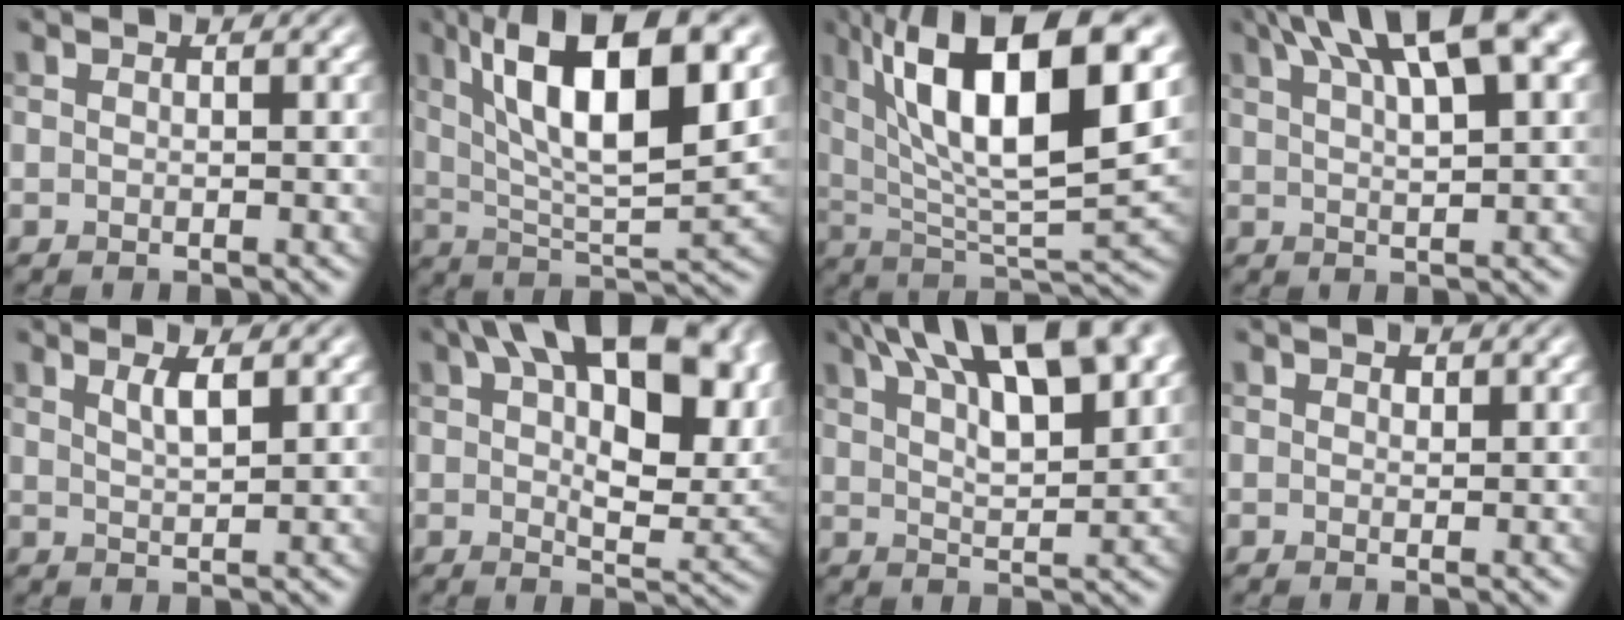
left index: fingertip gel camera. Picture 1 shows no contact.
{"total": 13.5, "force": [4.9, 4.0, 11.9], "torque": [-0.187, 0.008, 0.081]}
{"total": 14.9, "force": [5.9, 4.5, 12.9], "torque": [-0.220, 0.009, 0.100]}
{"total": 11.2, "force": [6.1, 3.1, 8.8], "torque": [-0.118, 0.029, 0.085]}
{"total": 2.1, "force": [1.1, 0.5, 1.7], "torque": [-0.029, 0.001, 0.020]}
{"total": 18.3, "force": [6.9, 8.7, 14.6], "torque": [-0.203, 0.020, 0.099]}
{"total": 15.9, "force": [9.0, 6.0, 11.6], "torque": [-0.148, 0.048, 0.099]}
{"total": 0.7, "force": [0.4, 0.4, 0.3], "torque": [-0.004, -0.001, 0.005]}